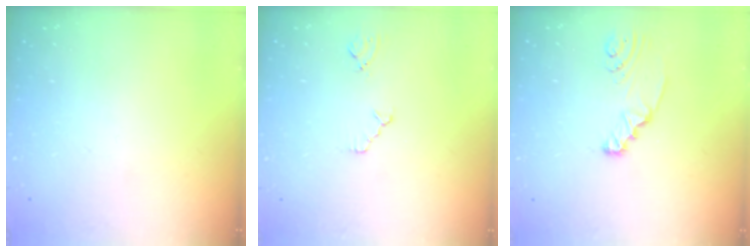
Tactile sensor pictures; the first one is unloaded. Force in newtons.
{"total": 2.3, "press": 2.2, "slide": 0.4}
{"total": 2.4, "press": 2.4, "slide": 0.3}